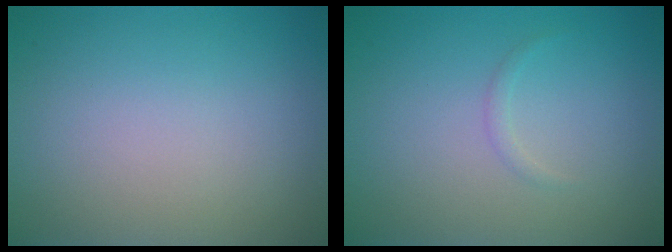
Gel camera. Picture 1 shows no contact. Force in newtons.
{"total": 0.6, "press": 0.6, "slide": 0.0}